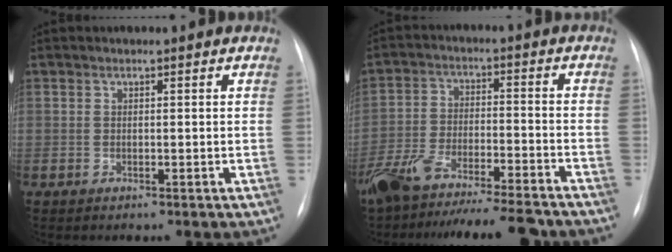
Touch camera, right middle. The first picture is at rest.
{"total": 18.9, "force": [-16.6, 2.9, 8.6], "torque": [-0.159, -0.009, -0.261]}